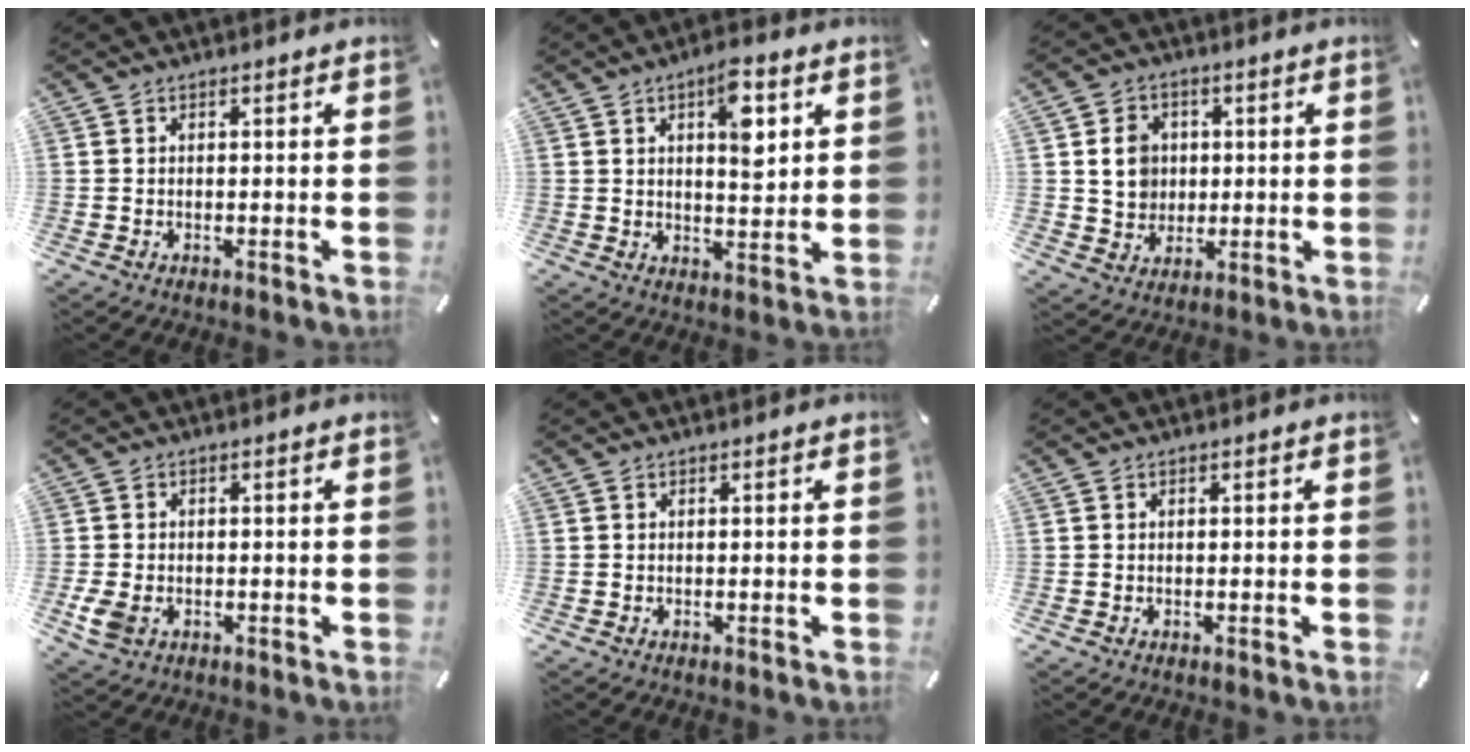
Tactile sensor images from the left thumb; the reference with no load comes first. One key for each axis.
{"total": 8.9, "fx": 3.6, "fy": 4.1, "fz": 7.0, "tx": -0.086, "ty": -0.018, "tz": 0.053}
{"total": 7.6, "fx": 1.2, "fy": 6.9, "fz": 2.8, "tx": -0.032, "ty": 0.004, "tz": 0.019}
{"total": 4.3, "fx": -1.4, "fy": 3.0, "fz": 2.7, "tx": -0.072, "ty": -0.002, "tz": -0.029}
{"total": 0.0}
{"total": 0.0}